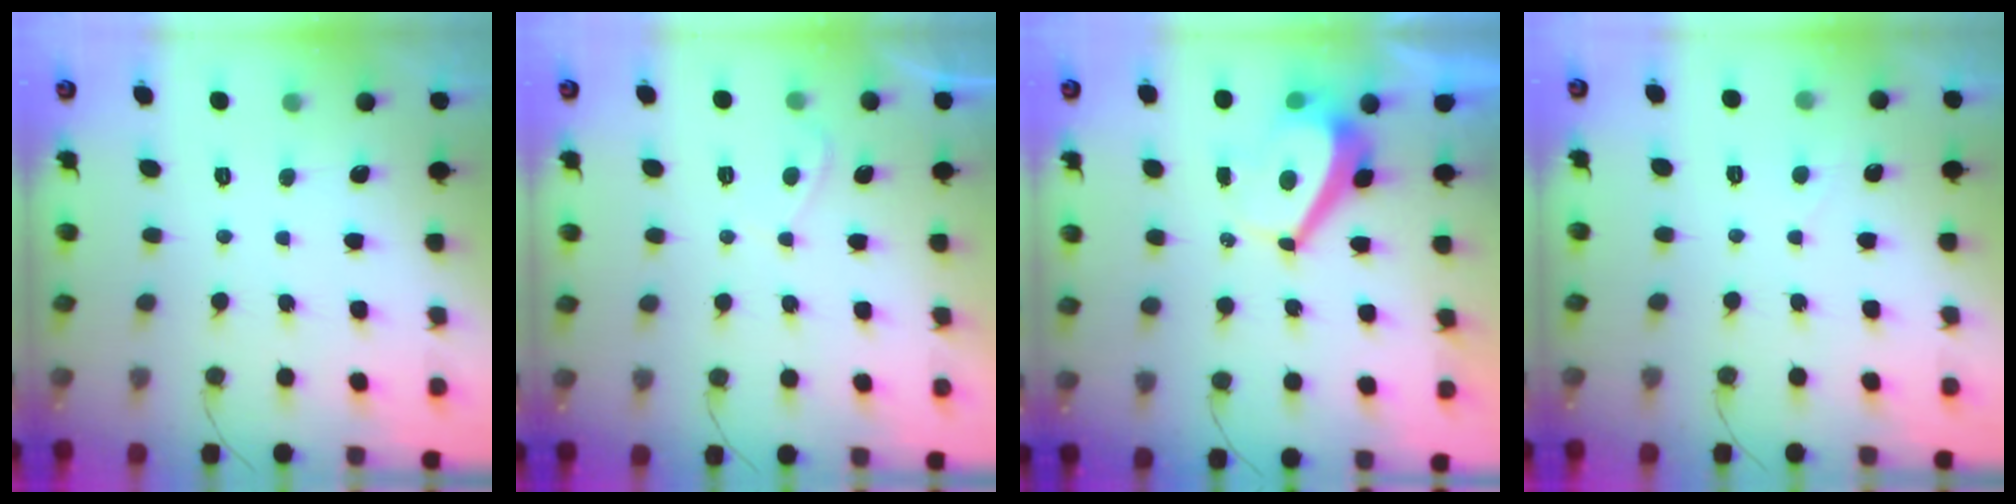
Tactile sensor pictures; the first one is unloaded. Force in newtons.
{"total": 1.2, "press": 1.0, "slide": 0.6}
{"total": 4.6, "press": 4.6, "slide": 0.5}
{"total": 1.6, "press": 1.6, "slide": 0.2}